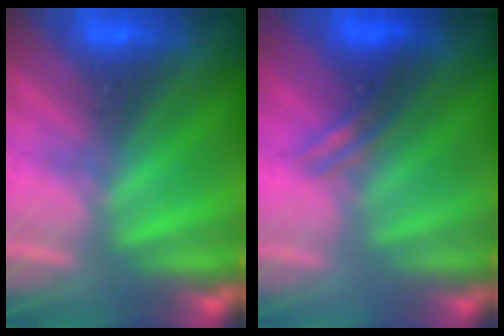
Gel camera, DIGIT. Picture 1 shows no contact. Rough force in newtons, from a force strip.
{"total": 2.6}